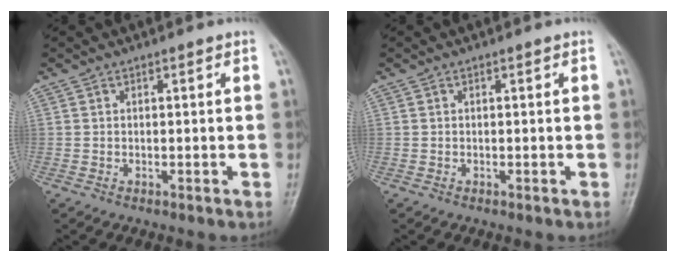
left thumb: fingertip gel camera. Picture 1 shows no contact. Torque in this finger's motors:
{"motor_torque": [0.00, 0.00, -0.15, 0.15, 0.00]}